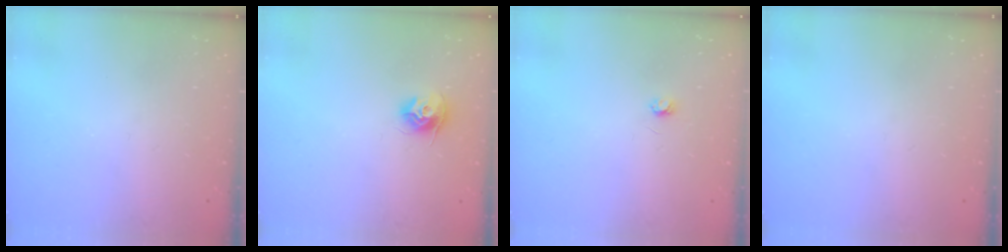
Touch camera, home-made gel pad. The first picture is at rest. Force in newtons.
{"total": 9.7, "press": 9.7, "slide": 0.5}
{"total": 2.9, "press": 2.9, "slide": 0.3}
{"total": 0.0}